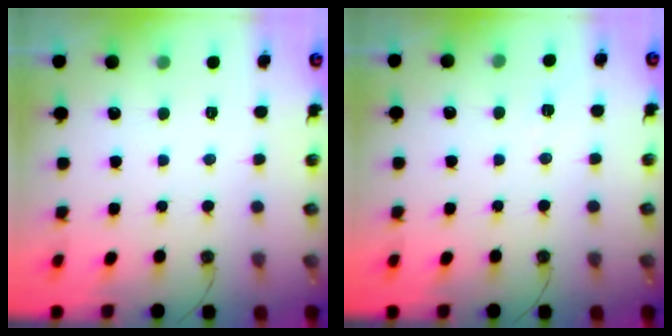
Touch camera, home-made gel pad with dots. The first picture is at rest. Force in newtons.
{"total": 3.1, "press": 2.0, "slide": 2.4}